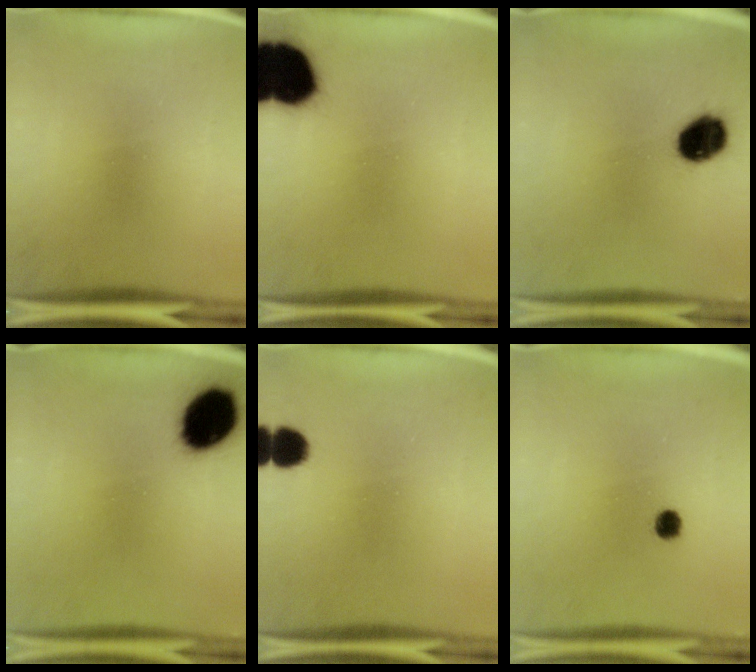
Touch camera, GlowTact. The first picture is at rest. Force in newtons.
{"total": 18.0}
{"total": 10.8}
{"total": 14.6}
{"total": 5.5}
{"total": 2.8}